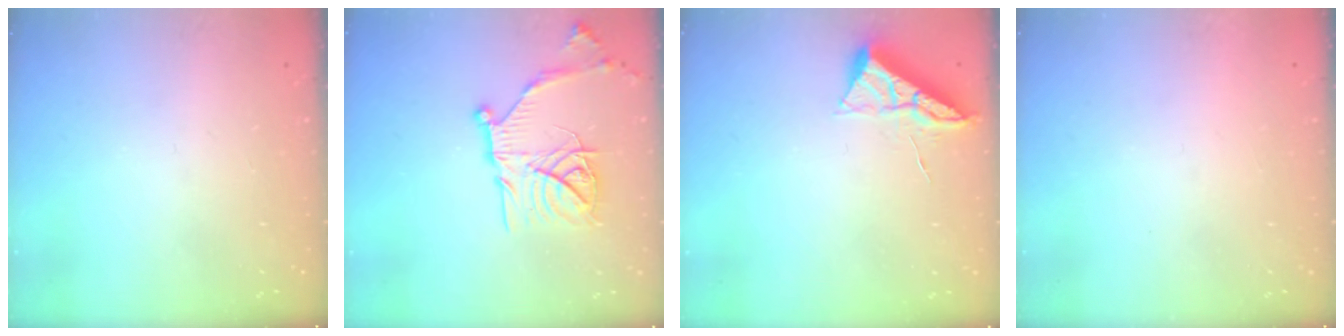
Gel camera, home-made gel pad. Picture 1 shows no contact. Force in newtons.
{"total": 19.5, "press": 19.4, "slide": 1.7}
{"total": 6.6, "press": 6.6, "slide": 0.7}
{"total": 1.5, "press": 1.5, "slide": 0.1}